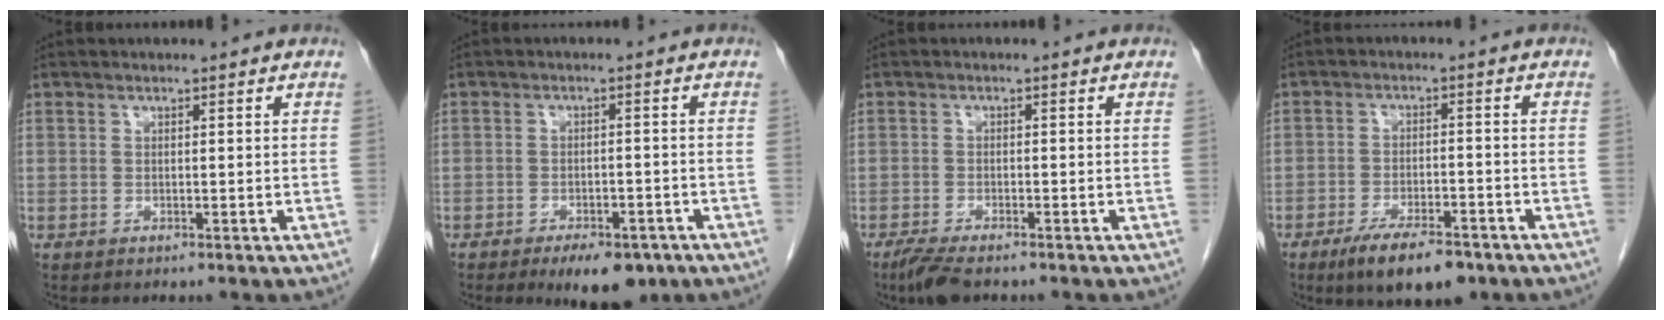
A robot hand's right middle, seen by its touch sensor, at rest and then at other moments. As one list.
[{"total": 7.2, "force": [-5.0, 3.1, 4.3], "torque": [-0.055, -0.001, -0.068]}, {"total": 4.2, "force": [-3.2, 0.8, 2.6], "torque": [-0.053, -0.011, -0.055]}, {"total": 9.0, "force": [-6.2, 2.8, 5.8], "torque": [-0.094, -0.008, -0.098]}]